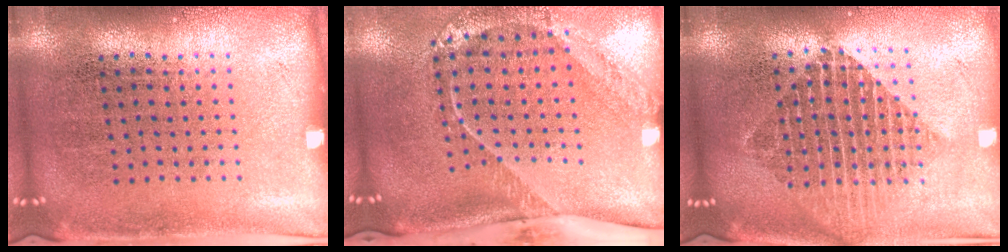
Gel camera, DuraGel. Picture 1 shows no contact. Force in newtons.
{"total": 2.7, "press": 1.8, "slide": 2.0}
{"total": 2.0, "press": 1.6, "slide": 1.2}